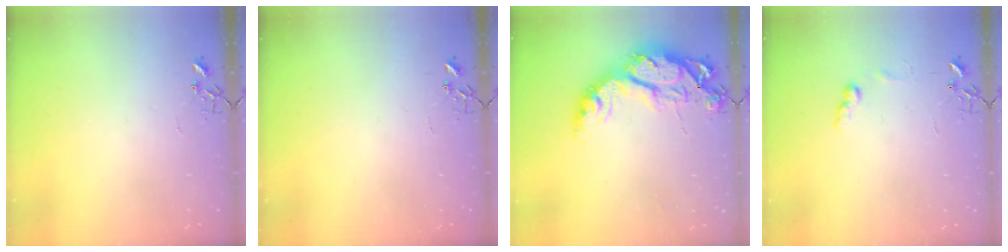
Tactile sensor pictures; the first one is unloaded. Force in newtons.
{"total": 0.0}
{"total": 18.0, "press": 17.9, "slide": 1.7}
{"total": 7.2, "press": 7.2, "slide": 0.2}